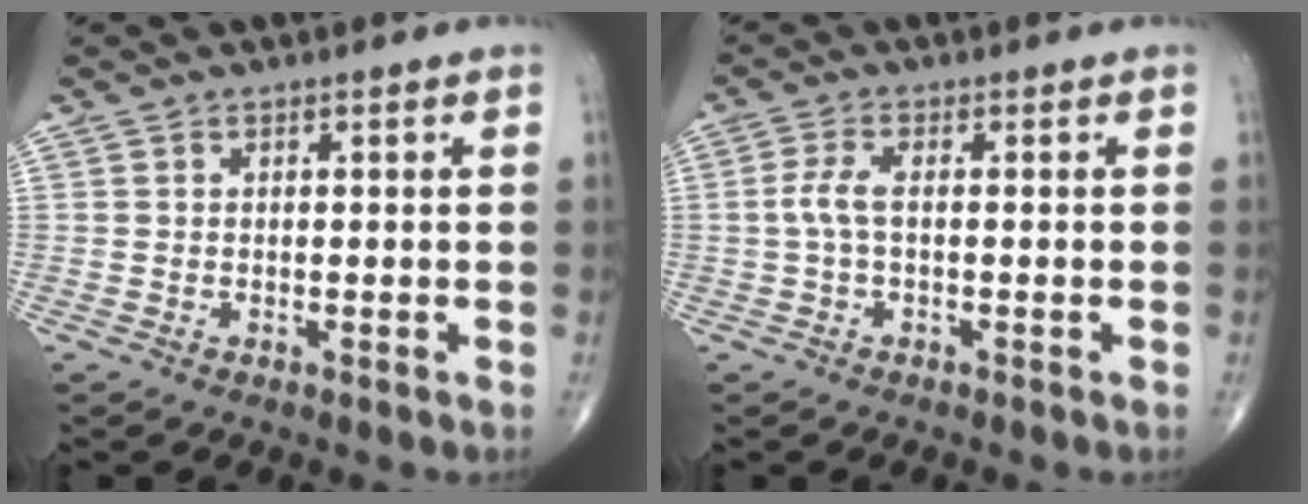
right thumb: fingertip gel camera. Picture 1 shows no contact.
{"total": 3.3, "force": [-0.2, 1.1, 3.1], "torque": [-0.076, 0.002, -0.010]}